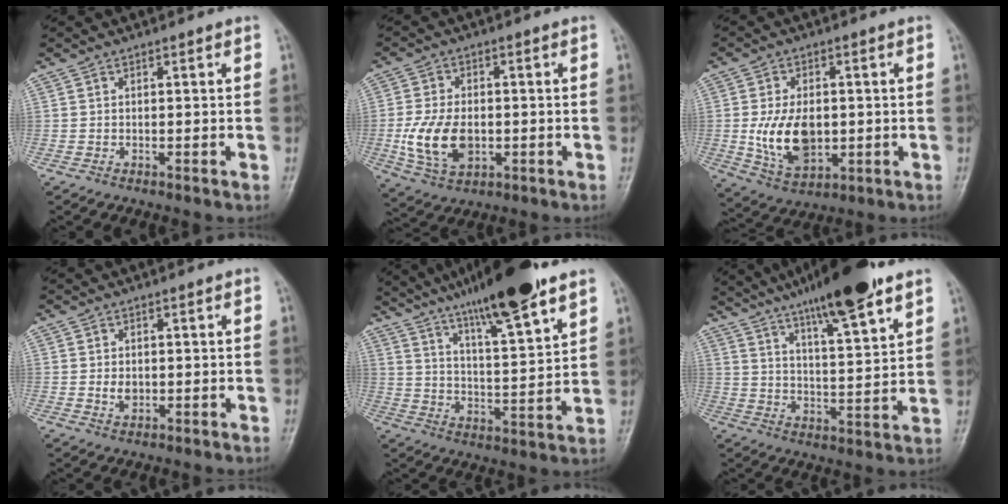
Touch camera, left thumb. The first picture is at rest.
{"total": 10.6, "force": [-1.6, 6.8, 8.1], "torque": [-0.149, -0.005, -0.023]}
{"total": 11.3, "force": [-0.6, 7.1, 8.7], "torque": [-0.140, -0.010, 0.002]}
{"total": 2.3, "force": [-0.1, 1.6, 1.6], "torque": [-0.023, -0.001, 0.001]}
{"total": 17.9, "force": [12.7, 2.0, 12.5], "torque": [-0.188, -0.056, 0.209]}
{"total": 16.9, "force": [11.7, 2.4, 11.9], "torque": [-0.176, -0.051, 0.190]}